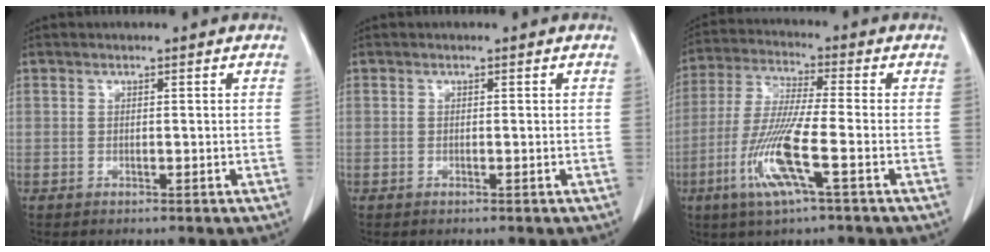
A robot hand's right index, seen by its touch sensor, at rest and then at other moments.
{"total": 0.0}
{"total": 11.3, "force": [-4.2, 0.2, 10.5], "torque": [-0.220, -0.017, -0.088]}